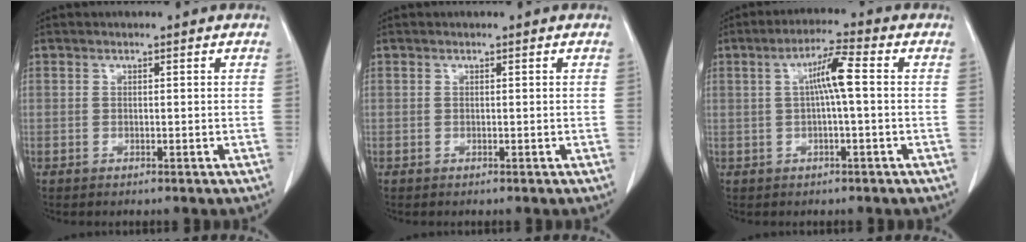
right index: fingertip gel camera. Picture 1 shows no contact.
{"total": 0.0}
{"total": 5.5, "force": [0.5, 0.2, 5.5], "torque": [-0.100, 0.014, 0.008]}